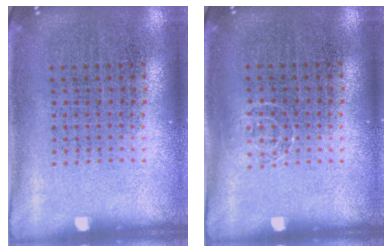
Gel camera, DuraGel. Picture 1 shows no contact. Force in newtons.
{"total": 0.7, "press": 0.5, "slide": 0.5}